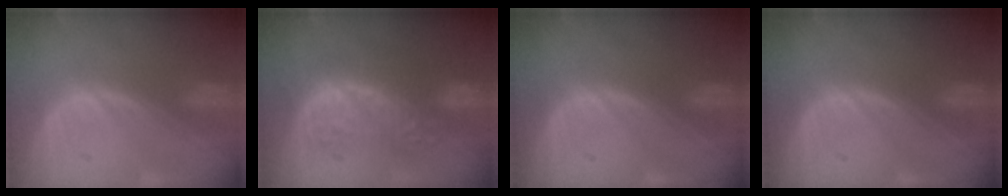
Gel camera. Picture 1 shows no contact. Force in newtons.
{"total": 8.8, "press": 8.6, "slide": 1.7}
{"total": 0.0}
{"total": 0.0}